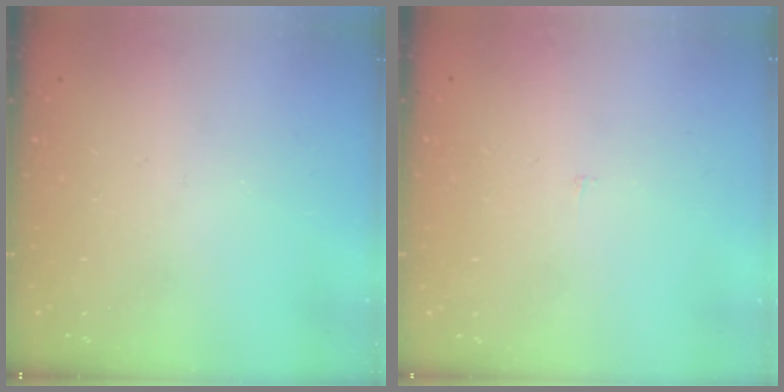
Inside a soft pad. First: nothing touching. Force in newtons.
{"total": 1.8, "press": 1.8, "slide": 0.1}